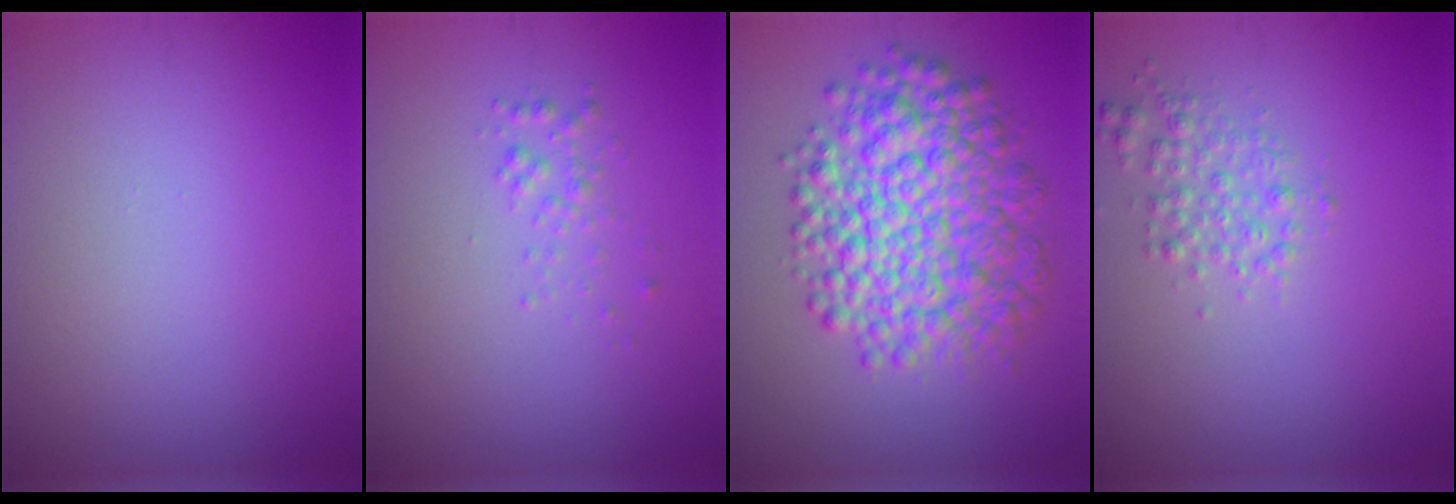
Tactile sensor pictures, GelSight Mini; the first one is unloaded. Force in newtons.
{"total": 1.1, "press": 1.1, "slide": 0.1}
{"total": 8.9, "press": 8.9, "slide": 0.2}
{"total": 2.2, "press": 2.2, "slide": 0.0}